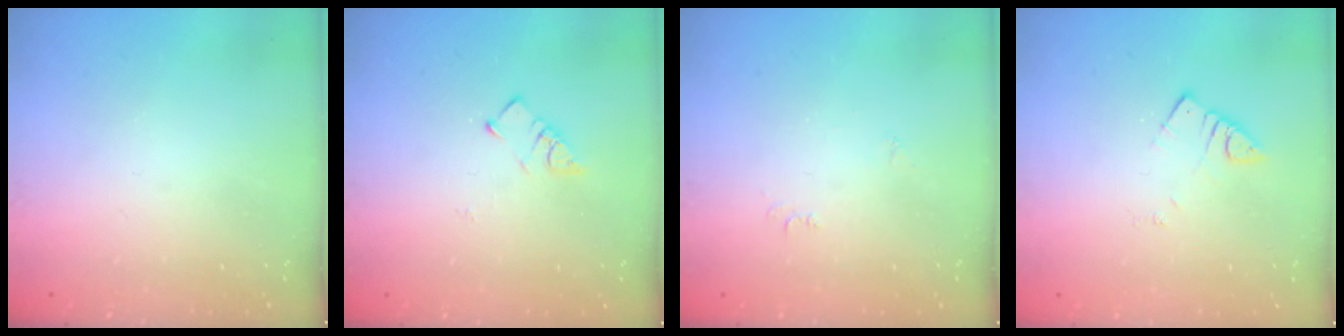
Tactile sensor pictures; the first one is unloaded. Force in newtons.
{"total": 3.4, "press": 3.3, "slide": 0.5}
{"total": 4.0, "press": 4.0, "slide": 0.6}
{"total": 2.6, "press": 2.6, "slide": 0.1}